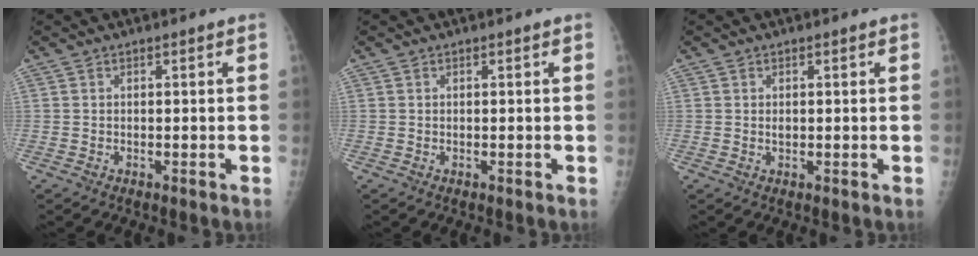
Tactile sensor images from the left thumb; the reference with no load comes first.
{"total": 0.0}
{"total": 0.8, "force": [0.2, 0.6, 0.6], "torque": [-0.009, 0.000, 0.004]}